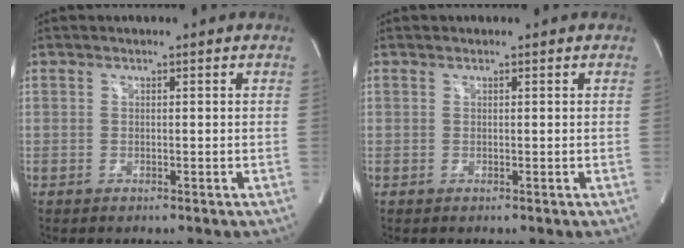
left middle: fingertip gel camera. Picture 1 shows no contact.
{"total": 0.0}